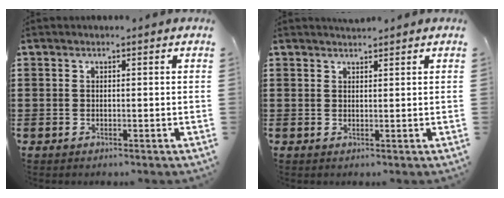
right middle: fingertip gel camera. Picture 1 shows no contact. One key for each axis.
{"total": 1.3, "fx": 1.2, "fy": 0.1, "fz": 0.2, "tx": -0.006, "ty": -0.001, "tz": 0.023}